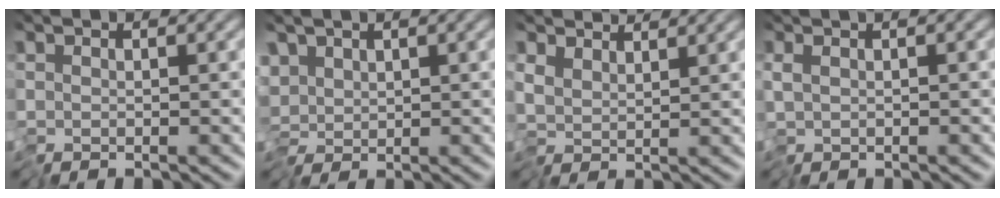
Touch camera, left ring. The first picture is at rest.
{"total": 1.9, "force": [-0.1, 0.9, 1.7], "torque": [-0.026, 0.008, -0.010]}
{"total": 3.3, "force": [2.6, 1.4, 1.5], "torque": [-0.035, 0.006, 0.037]}
{"total": 1.9, "force": [0.3, 0.5, 1.8], "torque": [-0.032, 0.007, 0.003]}